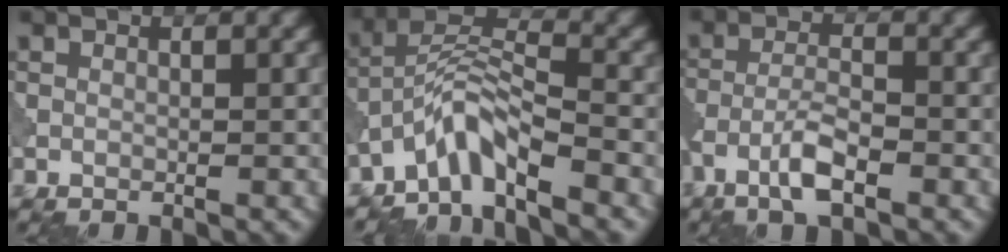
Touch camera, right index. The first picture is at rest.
{"total": 5.0, "force": [-3.8, 0.9, 3.1], "torque": [-0.057, 0.011, -0.083]}
{"total": 3.6, "force": [-2.2, 0.9, 2.8], "torque": [-0.061, 0.007, -0.051]}